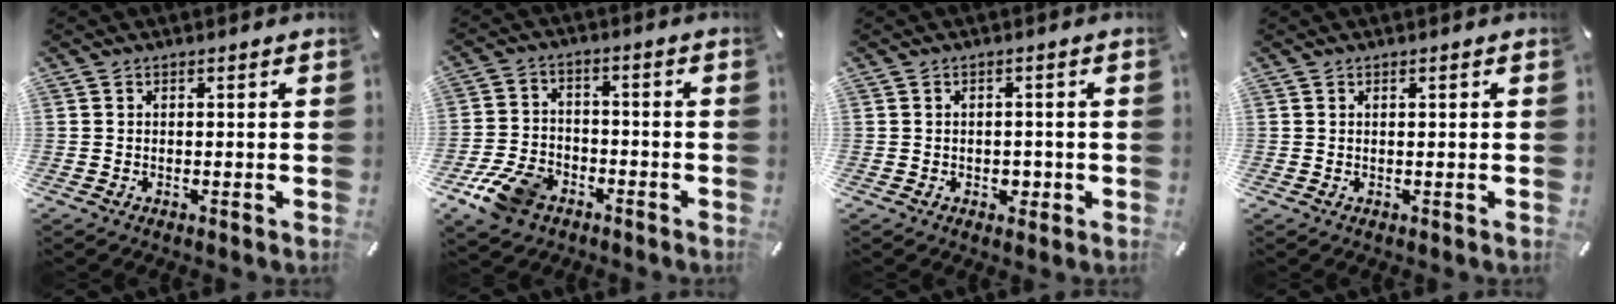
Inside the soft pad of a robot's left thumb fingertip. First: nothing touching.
{"total": 10.6, "force": [-6.0, 7.3, 4.8], "torque": [-0.091, 0.038, -0.110]}
{"total": 2.6, "force": [-0.7, 2.1, 1.2], "torque": [-0.015, -0.001, -0.016]}
{"total": 0.7, "force": [0.1, 0.0, 0.7], "torque": [-0.011, -0.002, 0.002]}